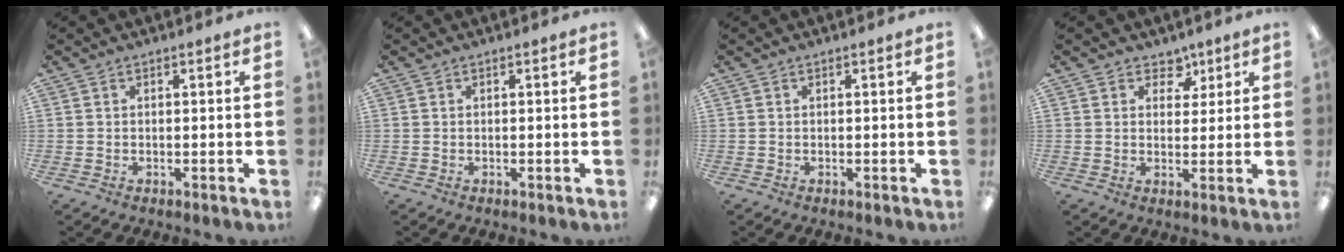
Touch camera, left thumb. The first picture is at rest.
{"total": 0.0}
{"total": 0.0}
{"total": 5.0, "force": [3.0, 3.7, 1.6], "torque": [-0.004, -0.017, 0.049]}